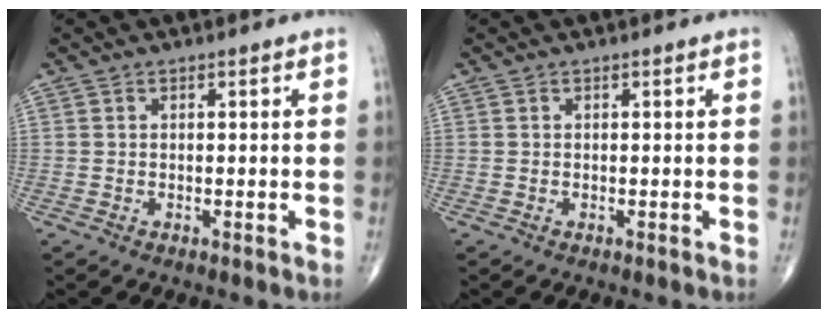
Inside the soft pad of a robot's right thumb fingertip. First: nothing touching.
{"total": 0.0}